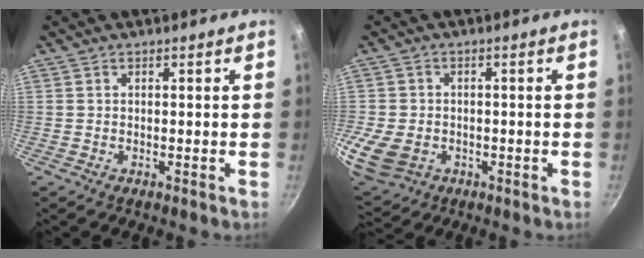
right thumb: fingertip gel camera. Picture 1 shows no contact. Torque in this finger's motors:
{"motor_torque": [0.64, 2.53, 1.85, -0.08, 0.76]}